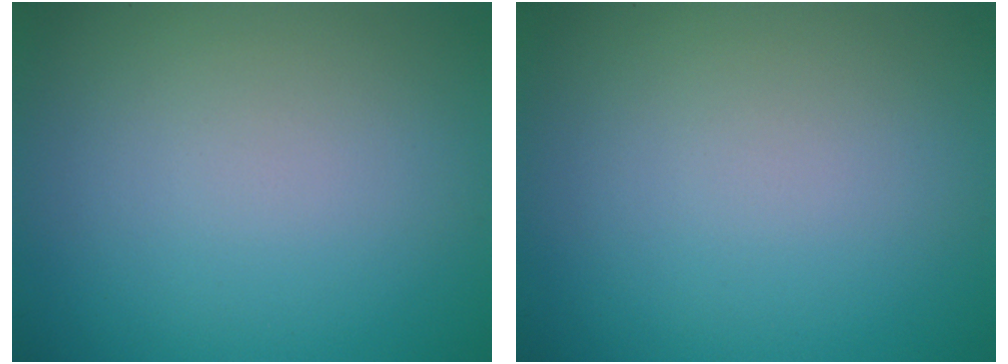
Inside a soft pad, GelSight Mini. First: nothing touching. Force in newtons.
{"total": 0.0}